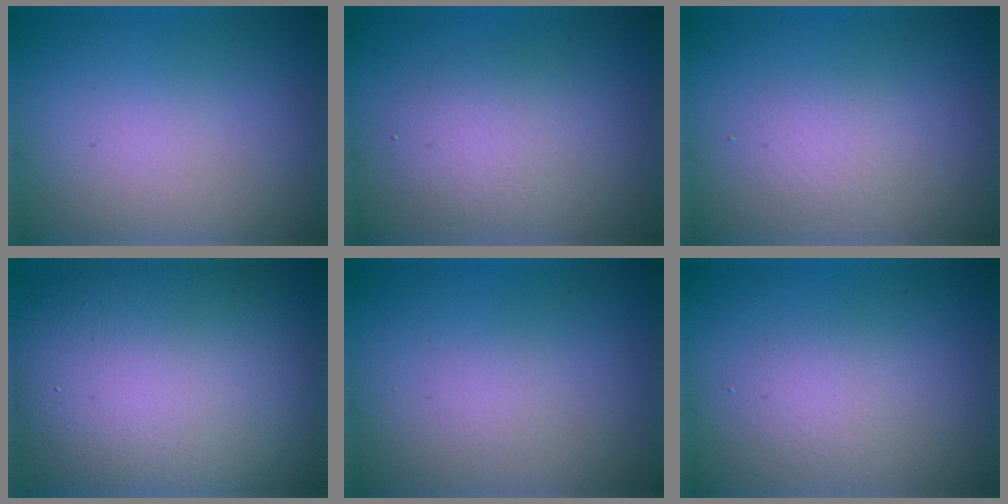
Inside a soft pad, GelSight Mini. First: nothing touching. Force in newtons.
{"total": 2.8, "press": 2.8, "slide": 0.1}
{"total": 1.4, "press": 1.4, "slide": 0.0}
{"total": 16.4, "press": 16.4, "slide": 0.8}
{"total": 0.5, "press": 0.5, "slide": 0.0}
{"total": 1.6, "press": 1.6, "slide": 0.1}